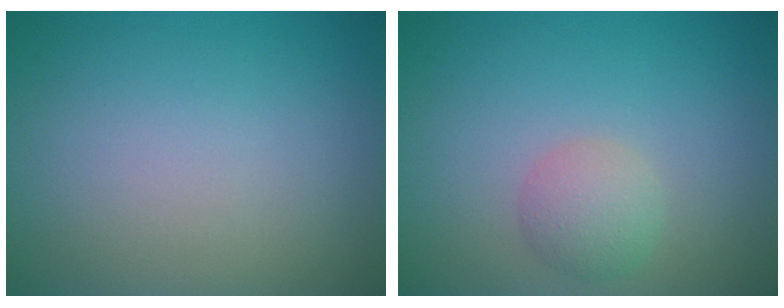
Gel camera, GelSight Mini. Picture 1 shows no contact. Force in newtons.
{"total": 2.3, "press": 2.3, "slide": 0.2}